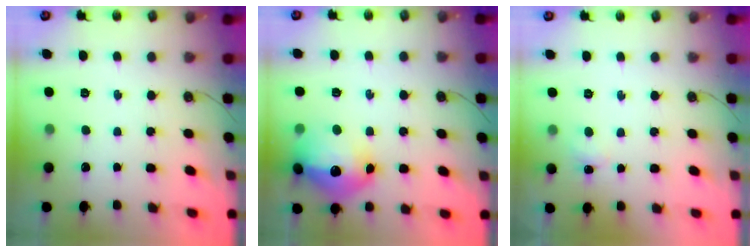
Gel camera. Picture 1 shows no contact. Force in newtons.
{"total": 18.2, "press": 18.2, "slide": 1.4}
{"total": 4.3, "press": 4.2, "slide": 0.7}